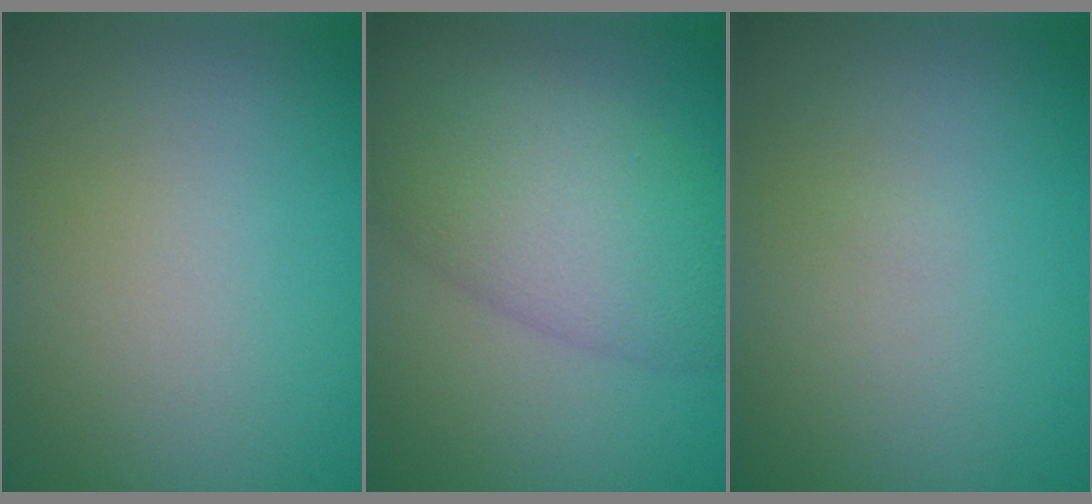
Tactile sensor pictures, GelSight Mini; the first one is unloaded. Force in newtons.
{"total": 7.6, "press": 7.6, "slide": 0.3}
{"total": 0.0}